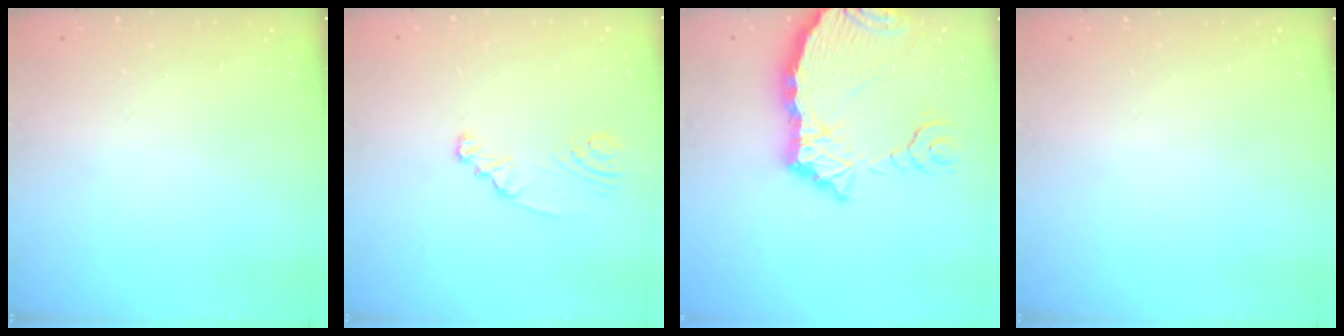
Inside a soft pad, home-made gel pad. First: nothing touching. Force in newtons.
{"total": 2.4, "press": 2.4, "slide": 0.2}
{"total": 15.1, "press": 14.9, "slide": 2.0}
{"total": 0.0}